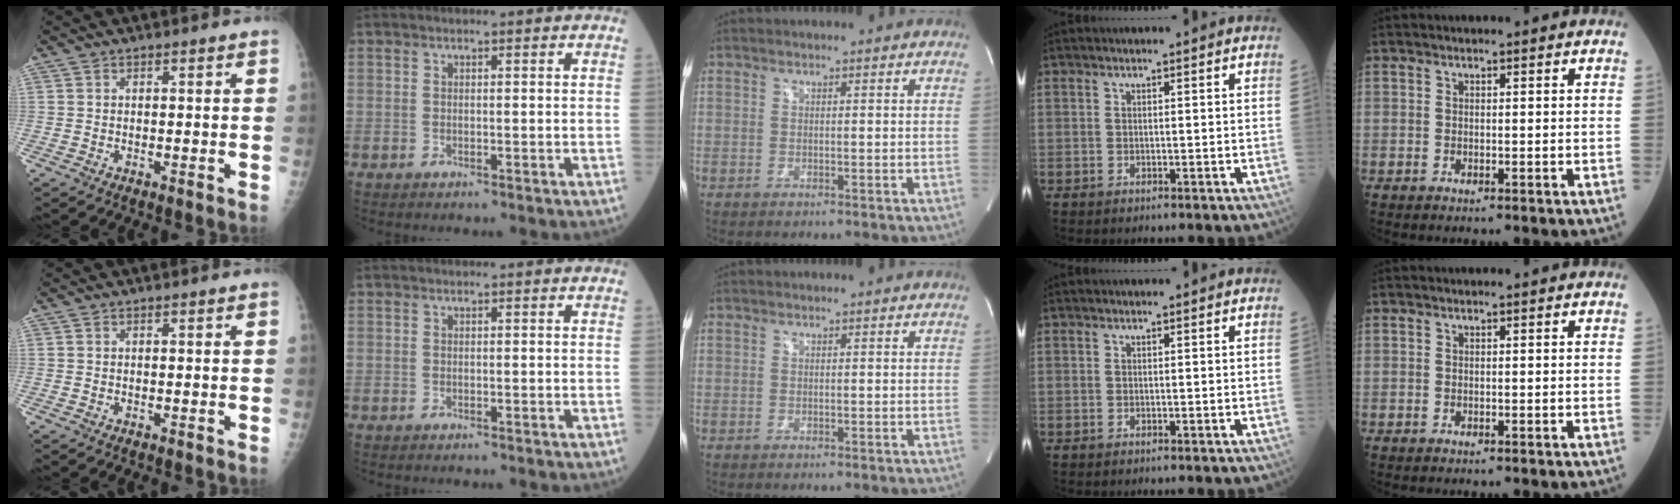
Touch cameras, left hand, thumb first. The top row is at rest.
{}